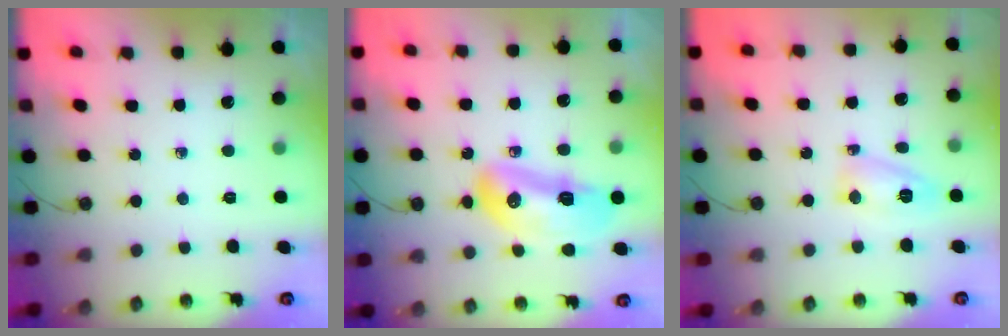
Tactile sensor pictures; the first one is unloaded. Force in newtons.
{"total": 14.5, "press": 14.4, "slide": 1.7}
{"total": 6.2, "press": 6.2, "slide": 0.6}